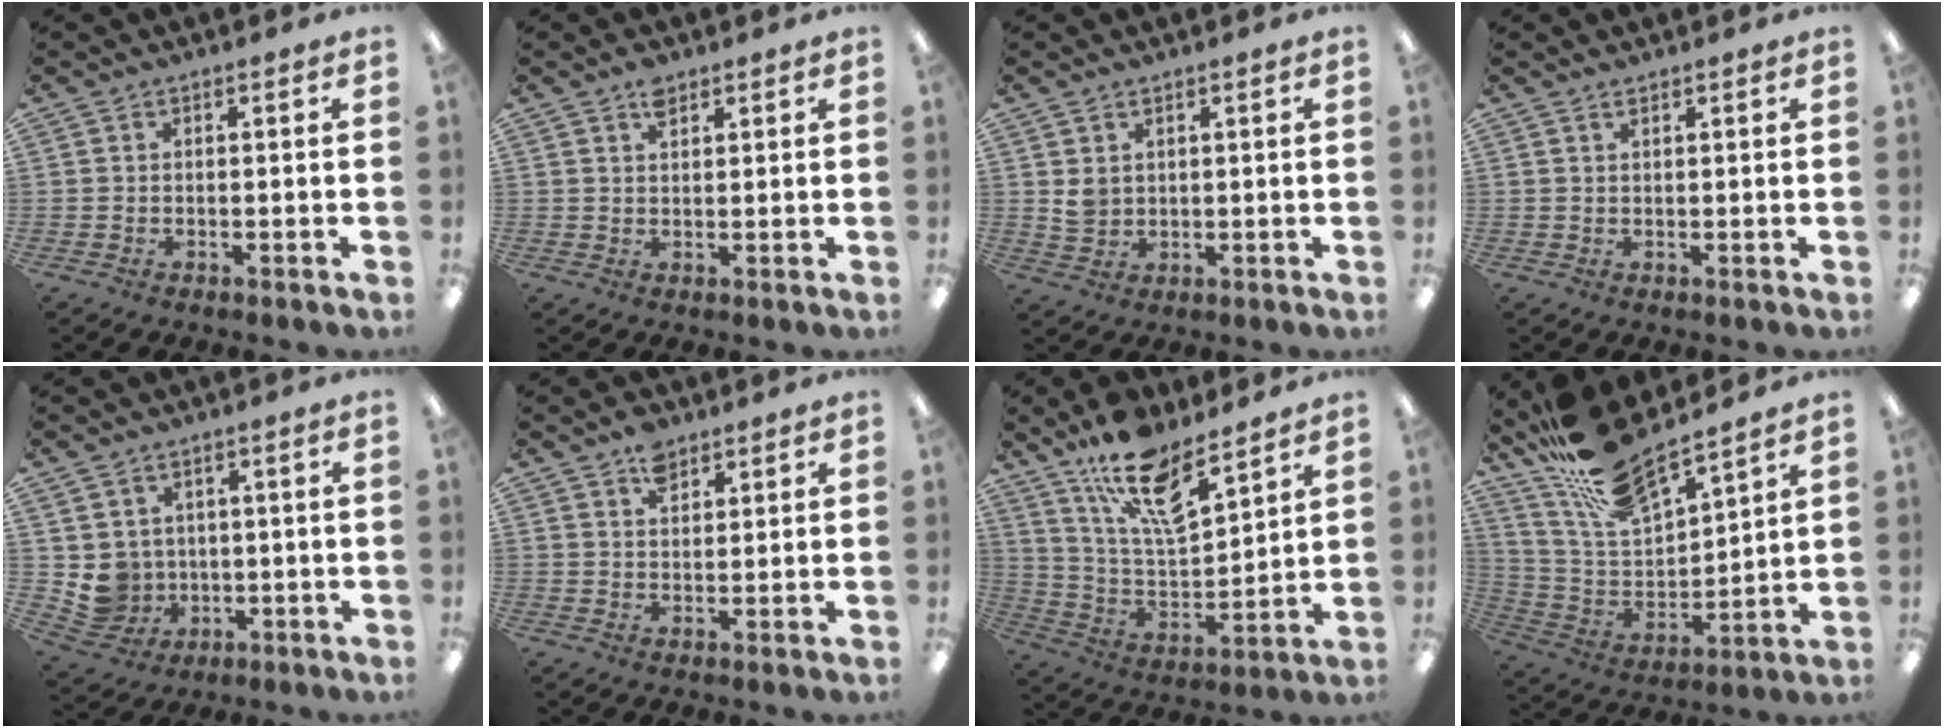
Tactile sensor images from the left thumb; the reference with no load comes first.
{"total": 3.1, "force": [2.2, 1.5, 1.7], "torque": [-0.030, -0.003, 0.038]}
{"total": 3.0, "force": [1.6, 2.2, 1.2], "torque": [-0.027, 0.000, 0.031]}
{"total": 1.0, "force": [0.8, 0.2, 0.5], "torque": [-0.011, 0.000, 0.015]}
{"total": 6.2, "force": [1.6, 6.0, 0.7], "torque": [-0.042, -0.010, 0.039]}
{"total": 4.7, "force": [3.3, 2.6, 2.2], "torque": [-0.026, -0.012, 0.056]}
{"total": 17.2, "force": [11.9, 6.3, 10.7], "torque": [-0.193, -0.063, 0.209]}
{"total": 17.4, "force": [15.2, 4.3, 7.4], "torque": [-0.169, -0.092, 0.274]}